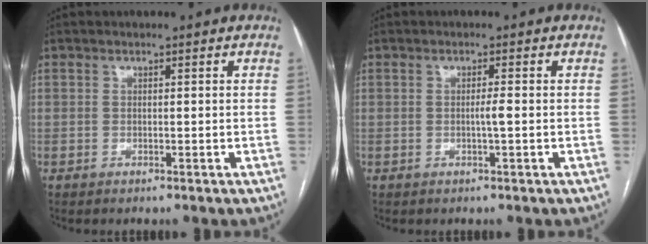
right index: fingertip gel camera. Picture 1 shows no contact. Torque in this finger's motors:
{"motor_torque": [0.37, 0.09, 0.13, 0.04]}